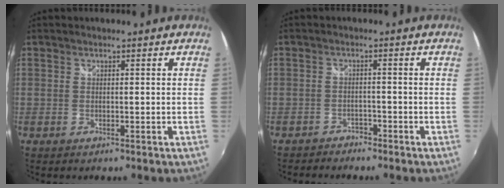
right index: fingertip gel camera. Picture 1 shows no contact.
{"total": 2.6, "force": [-2.4, 1.0, -0.1], "torque": [-0.006, 0.003, -0.046]}